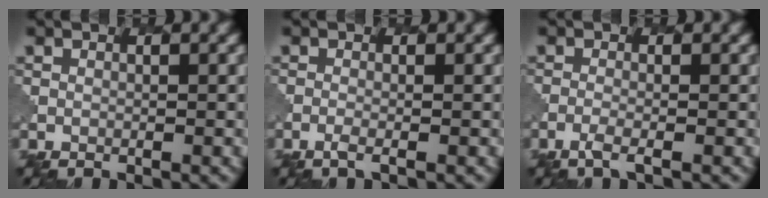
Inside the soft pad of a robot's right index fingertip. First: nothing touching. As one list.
[{"total": 1.2, "force": [-0.6, 0.3, 1.0], "torque": [-0.015, -0.001, -0.018]}, {"total": 1.8, "force": [-1.0, 0.4, 1.4], "torque": [-0.024, -0.003, -0.029]}]